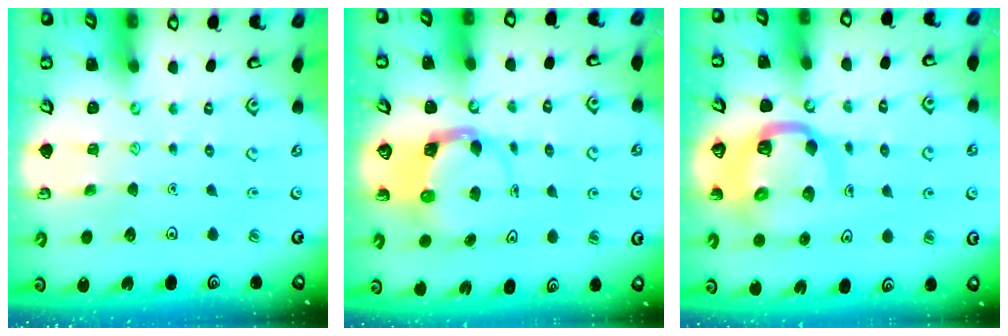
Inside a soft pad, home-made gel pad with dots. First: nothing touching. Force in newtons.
{"total": 3.7, "press": 3.6, "slide": 0.5}
{"total": 12.8, "press": 12.7, "slide": 1.6}